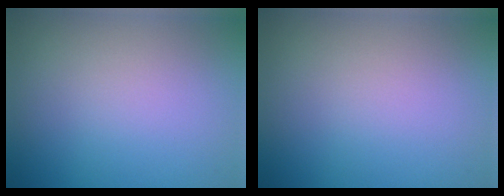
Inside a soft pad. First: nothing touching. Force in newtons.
{"total": 0.0}